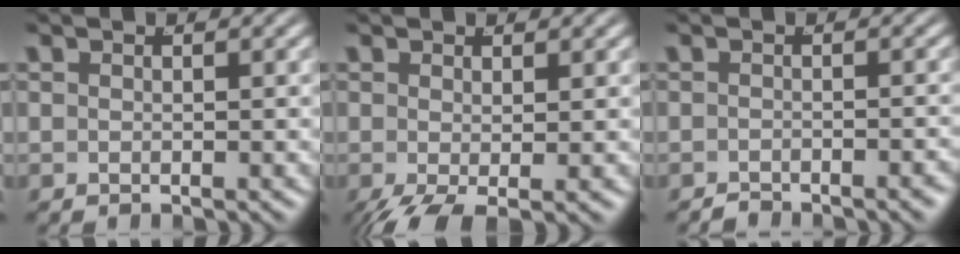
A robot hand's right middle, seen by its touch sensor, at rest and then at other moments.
{"total": 2.9, "force": [-1.8, 0.7, 2.2], "torque": [-0.036, -0.023, -0.014]}
{"total": 1.5, "force": [-1.4, -0.4, 0.1], "torque": [0.002, -0.004, -0.024]}